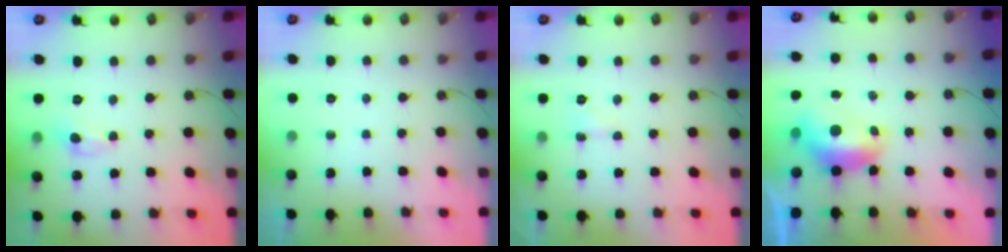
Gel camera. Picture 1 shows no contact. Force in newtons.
{"total": 0.0}
{"total": 1.3, "press": 1.2, "slide": 0.4}
{"total": 1.7, "press": 1.5, "slide": 0.7}